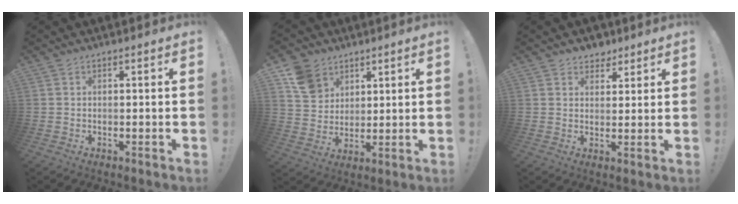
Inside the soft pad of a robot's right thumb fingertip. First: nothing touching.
{"total": 10.9, "force": [6.2, 8.3, 3.4], "torque": [-0.046, -0.031, 0.125]}
{"total": 4.9, "force": [3.6, 3.3, 0.4], "torque": [0.003, -0.022, 0.067]}